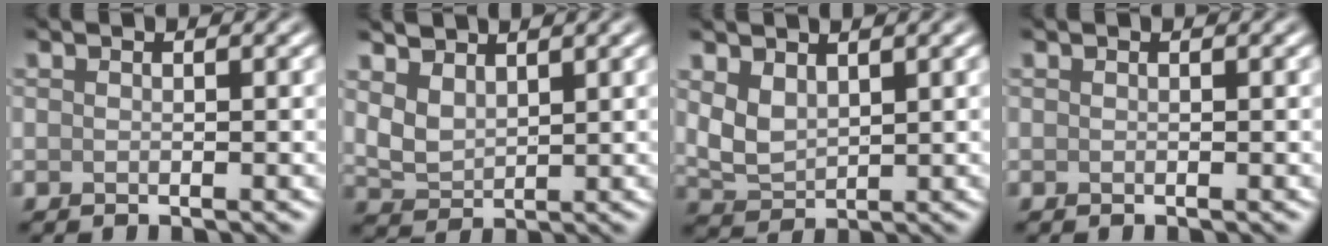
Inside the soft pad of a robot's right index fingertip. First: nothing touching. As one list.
[{"total": 2.9, "force": [1.8, 1.7, 1.6], "torque": [-0.038, 0.000, 0.037]}, {"total": 2.9, "force": [1.3, 1.8, 2.0], "torque": [-0.048, -0.002, 0.031]}, {"total": 0.0}]